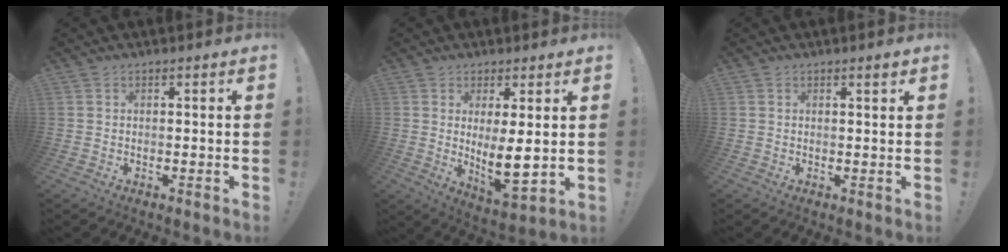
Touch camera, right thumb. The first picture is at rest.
{"total": 9.6, "force": [0.9, 2.8, 9.1], "torque": [-0.135, -0.030, 0.019]}
{"total": 1.2, "force": [0.9, 0.1, 0.9], "torque": [0.004, -0.009, 0.010]}